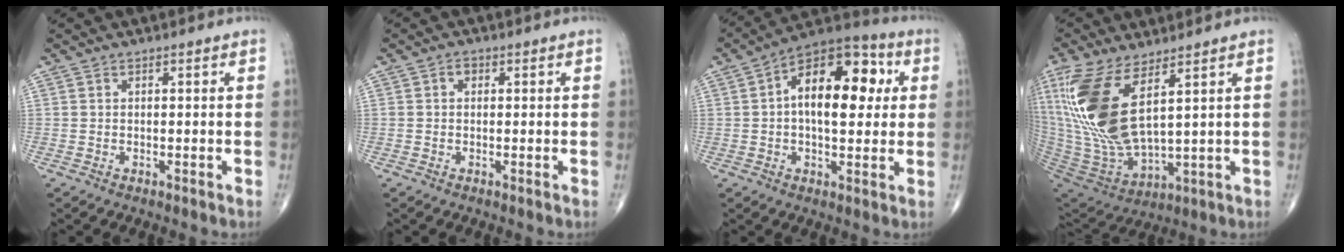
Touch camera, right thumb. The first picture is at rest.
{"total": 1.3, "force": [0.3, 1.1, 0.7], "torque": [-0.003, 0.003, 0.001]}
{"total": 16.6, "force": [2.7, 8.9, 13.7], "torque": [-0.184, 0.027, 0.033]}
{"total": 20.0, "force": [7.2, 8.0, 16.8], "torque": [-0.380, -0.043, 0.154]}